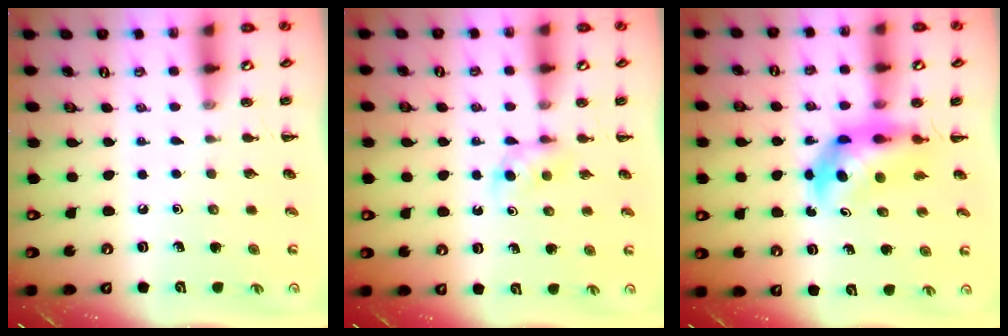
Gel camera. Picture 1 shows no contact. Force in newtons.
{"total": 2.9, "press": 2.6, "slide": 1.2}
{"total": 6.0, "press": 5.9, "slide": 1.3}